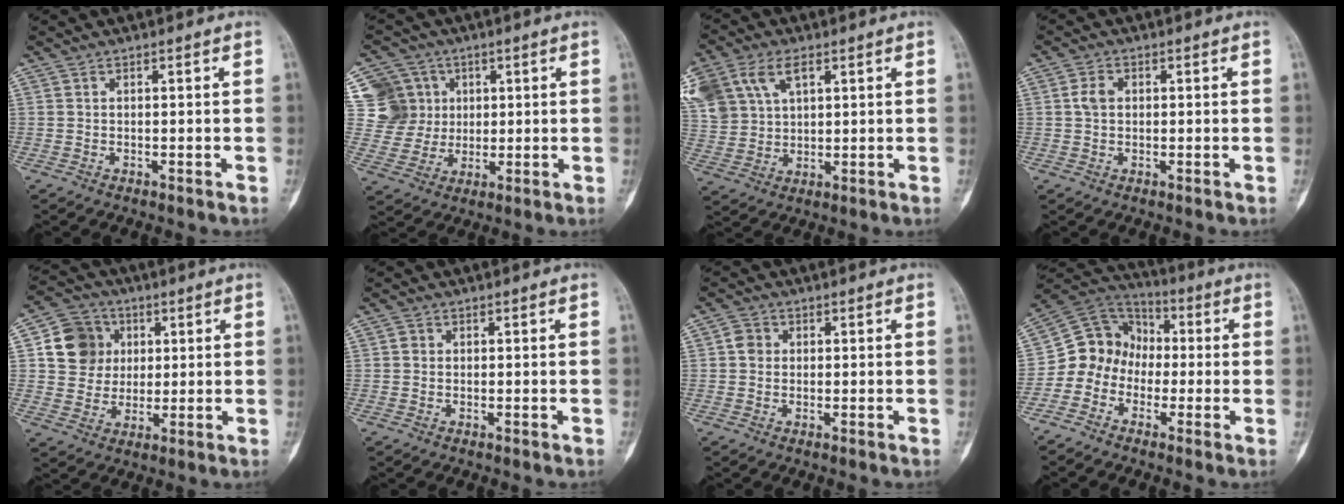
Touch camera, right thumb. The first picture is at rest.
{"total": 11.2, "force": [3.6, 10.5, 2.0], "torque": [0.000, 0.002, 0.077]}
{"total": 17.4, "force": [7.9, 11.5, 10.4], "torque": [-0.253, 0.020, 0.159]}
{"total": 2.8, "force": [0.4, 2.1, 1.9], "torque": [-0.031, 0.005, 0.006]}
{"total": 10.7, "force": [2.6, 9.6, 3.9], "torque": [-0.036, -0.002, 0.042]}
{"total": 1.1, "force": [0.1, 1.1, 0.3], "torque": [0.002, 0.002, 0.000]}
{"total": 2.8, "force": [0.4, 2.6, 1.1], "torque": [-0.002, 0.003, 0.002]}
{"total": 10.7, "force": [-2.4, 9.6, 4.0], "torque": [-0.043, 0.065, -0.060]}